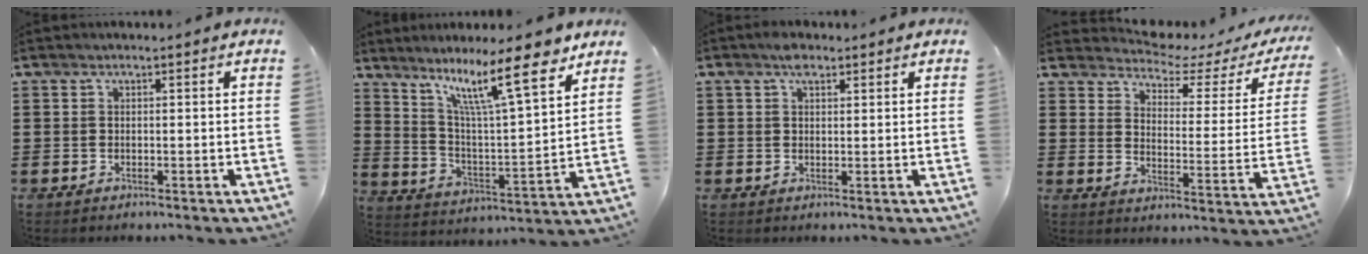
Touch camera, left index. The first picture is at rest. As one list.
[{"total": 13.3, "force": [9.1, 2.1, 9.4], "torque": [-0.174, -0.040, 0.147]}, {"total": 2.8, "force": [1.7, 1.3, 1.7], "torque": [-0.031, 0.003, 0.030]}, {"total": 3.9, "force": [3.7, 0.6, 1.1], "torque": [-0.039, -0.031, 0.054]}]